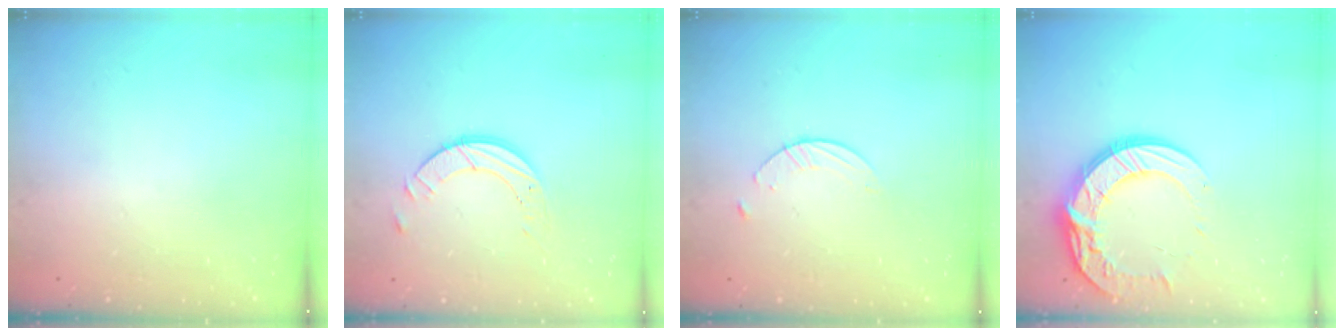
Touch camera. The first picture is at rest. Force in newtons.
{"total": 7.1, "press": 7.1, "slide": 0.7}
{"total": 2.7, "press": 2.6, "slide": 0.3}
{"total": 15.2, "press": 15.2, "slide": 1.3}